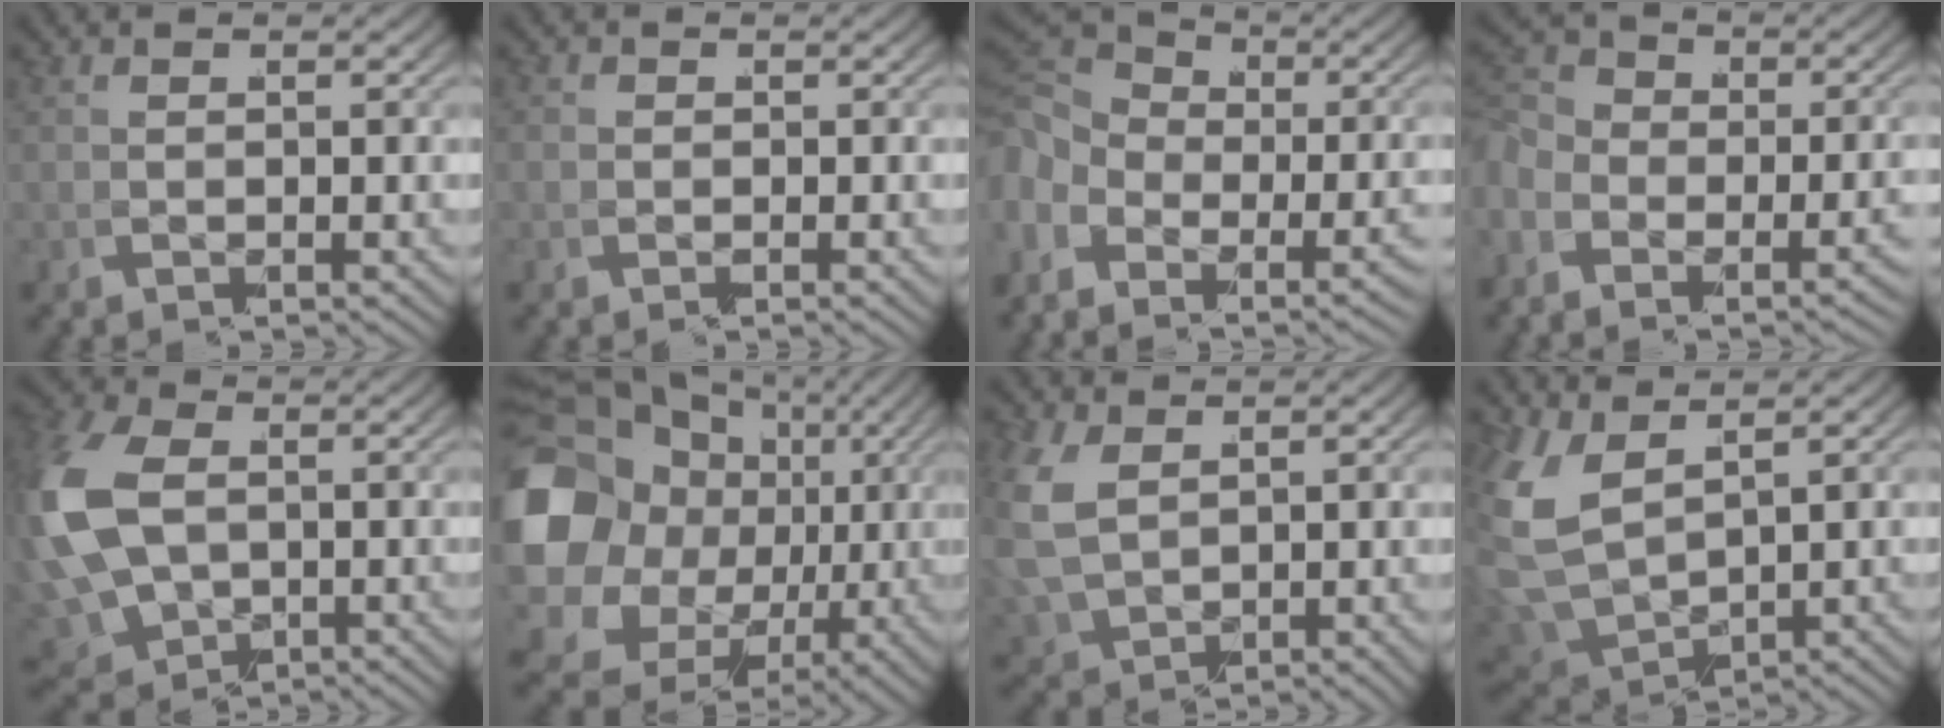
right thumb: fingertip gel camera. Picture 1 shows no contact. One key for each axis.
{"total": 0.9, "fx": 0.0, "fy": 0.8, "fz": 0.2, "tx": -0.004, "ty": -0.003, "tz": -0.004}
{"total": 5.6, "fx": 0.8, "fy": 3.9, "fz": 4.0, "tx": -0.071, "ty": 0.000, "tz": 0.011}
{"total": 4.2, "fx": -0.7, "fy": 3.1, "fz": 2.8, "tx": -0.055, "ty": -0.010, "tz": -0.009}
{"total": 11.0, "fx": -0.3, "fy": 8.4, "fz": 7.0, "tx": -0.191, "ty": -0.053, "tz": 0.030}
{"total": 18.0, "fx": 0.0, "fy": 14.4, "fz": 10.8, "tx": -0.240, "ty": -0.055, "tz": 0.018}
{"total": 5.8, "fx": 1.4, "fy": 4.4, "fz": 3.6, "tx": -0.108, "ty": -0.030, "tz": 0.054}
{"total": 8.1, "fx": 2.1, "fy": 5.7, "fz": 5.4, "tx": -0.169, "ty": -0.033, "tz": 0.068}